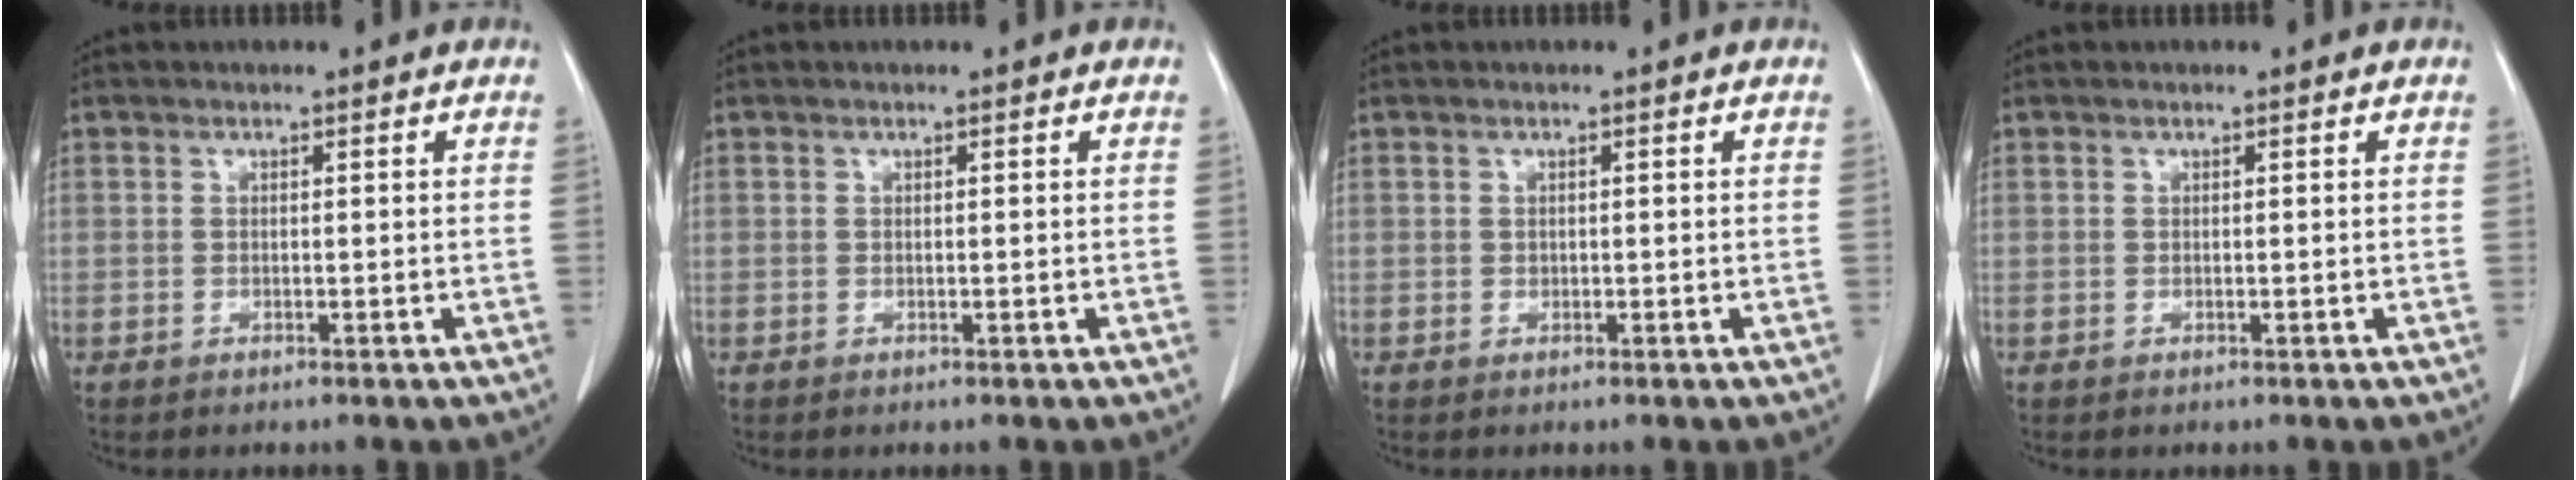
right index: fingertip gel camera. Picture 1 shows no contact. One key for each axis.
{"total": 0.0}
{"total": 0.6, "fx": 0.0, "fy": 0.6, "fz": 0.3, "tx": -0.007, "ty": 0.007, "tz": 0.002}
{"total": 0.0}